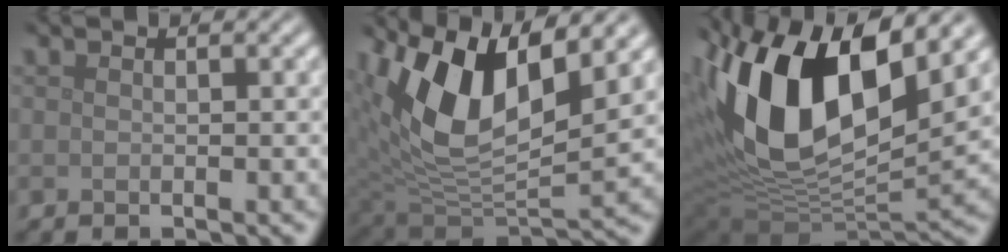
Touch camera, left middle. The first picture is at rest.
{"total": 11.0, "force": [4.8, 5.1, 8.6], "torque": [-0.171, -0.003, 0.090]}
{"total": 16.4, "force": [5.6, 8.4, 13.0], "torque": [-0.260, 0.012, 0.098]}